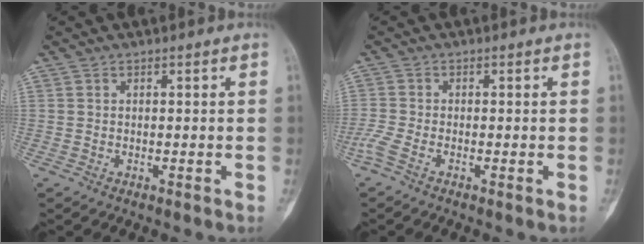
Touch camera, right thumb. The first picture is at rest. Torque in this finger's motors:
{"motor_torque": [1.13, 0.10, -0.27, -0.27, 0.04]}